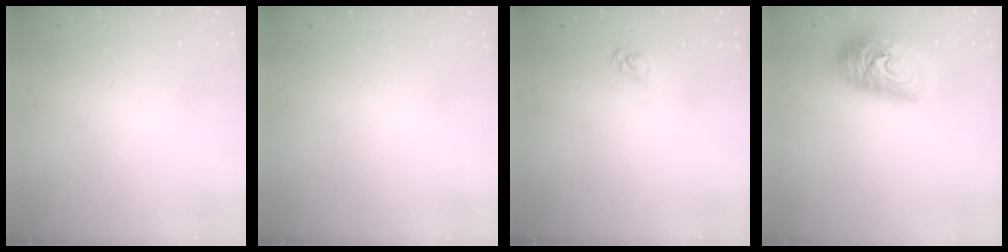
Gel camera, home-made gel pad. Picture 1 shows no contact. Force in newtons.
{"total": 0.0}
{"total": 3.6, "press": 3.6, "slide": 0.4}
{"total": 15.6, "press": 15.5, "slide": 1.1}